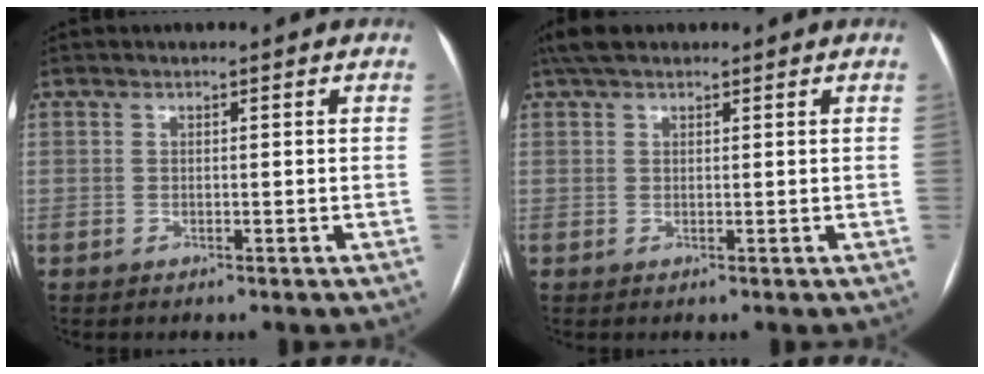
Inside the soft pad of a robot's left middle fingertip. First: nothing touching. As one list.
[{"total": 4.1, "force": [3.3, 1.5, 2.0], "torque": [-0.039, 0.030, 0.060]}]